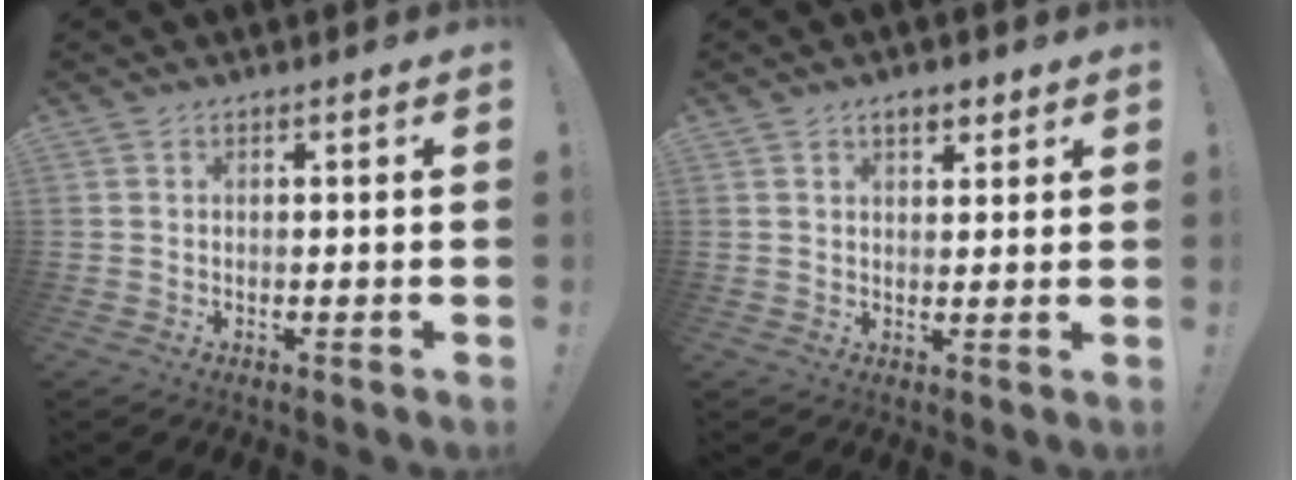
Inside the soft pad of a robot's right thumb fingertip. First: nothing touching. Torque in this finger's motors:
{"motor_torque": [-0.20, 0.29, 0.12, -0.11, 0.00]}